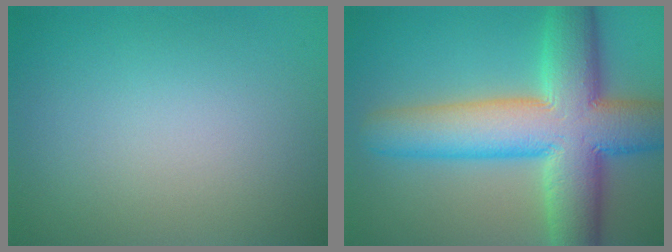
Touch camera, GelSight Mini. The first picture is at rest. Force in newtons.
{"total": 12.7, "press": 12.7, "slide": 0.5}